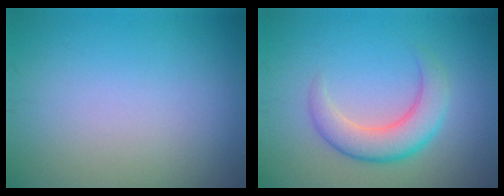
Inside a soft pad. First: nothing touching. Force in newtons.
{"total": 4.4, "press": 4.3, "slide": 0.5}